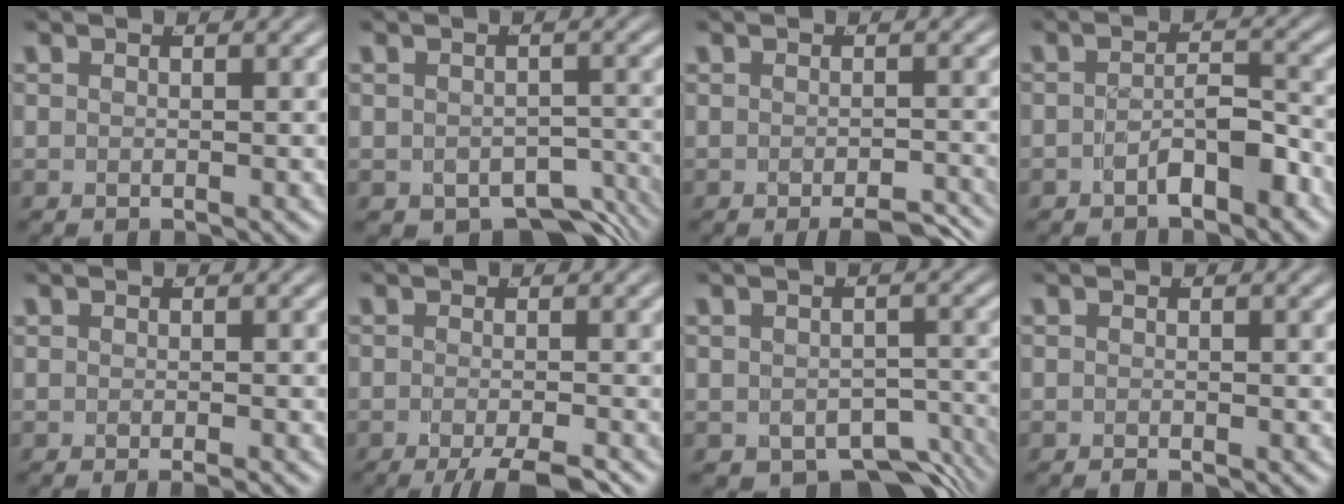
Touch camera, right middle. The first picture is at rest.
{"total": 7.9, "force": [-6.3, 3.8, 3.0], "torque": [-0.029, -0.026, -0.087]}
{"total": 3.6, "force": [-2.9, 0.7, 2.0], "torque": [-0.017, -0.006, -0.044]}
{"total": 3.7, "force": [-2.6, 1.5, 2.2], "torque": [-0.023, -0.003, -0.045]}
{"total": 0.9, "force": [-0.8, -0.1, 0.5], "torque": [-0.006, 0.002, -0.013]}
{"total": 5.8, "force": [-4.2, 1.4, 3.8], "torque": [-0.048, -0.017, -0.056]}
{"total": 9.0, "force": [-7.0, 4.4, 3.5], "torque": [-0.035, -0.026, -0.099]}
{"total": 0.6, "force": [-0.5, -0.2, 0.2], "torque": [0.001, 0.001, -0.010]}